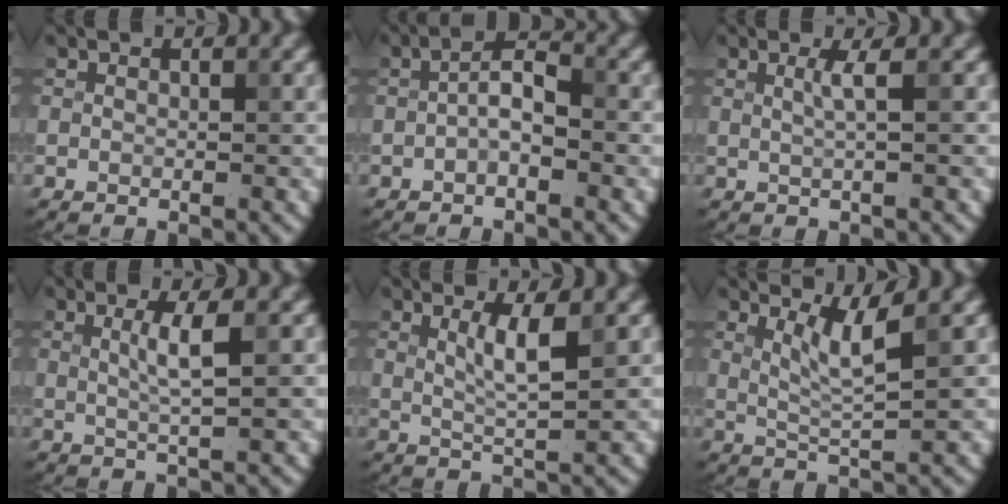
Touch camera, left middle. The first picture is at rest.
{"total": 2.3, "force": [-0.9, 0.8, 1.9], "torque": [-0.036, 0.013, -0.020]}
{"total": 1.2, "force": [0.3, -0.1, 1.1], "torque": [-0.021, 0.002, 0.006]}
{"total": 2.4, "force": [0.5, 0.1, 2.3], "torque": [-0.045, 0.003, 0.011]}
{"total": 2.4, "force": [0.8, 0.1, 2.3], "torque": [-0.044, -0.003, 0.019]}
{"total": 2.7, "force": [1.3, 0.1, 2.3], "torque": [-0.048, -0.005, 0.034]}